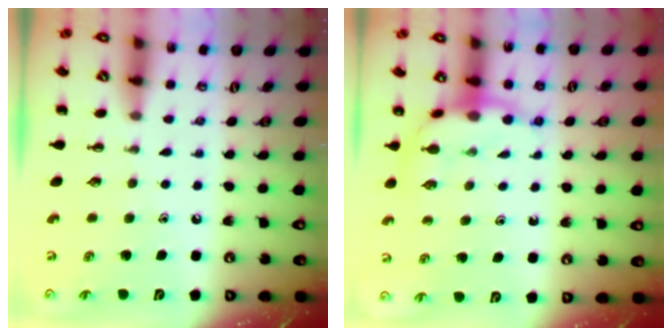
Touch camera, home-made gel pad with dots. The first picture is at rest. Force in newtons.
{"total": 7.4, "press": 7.3, "slide": 0.8}